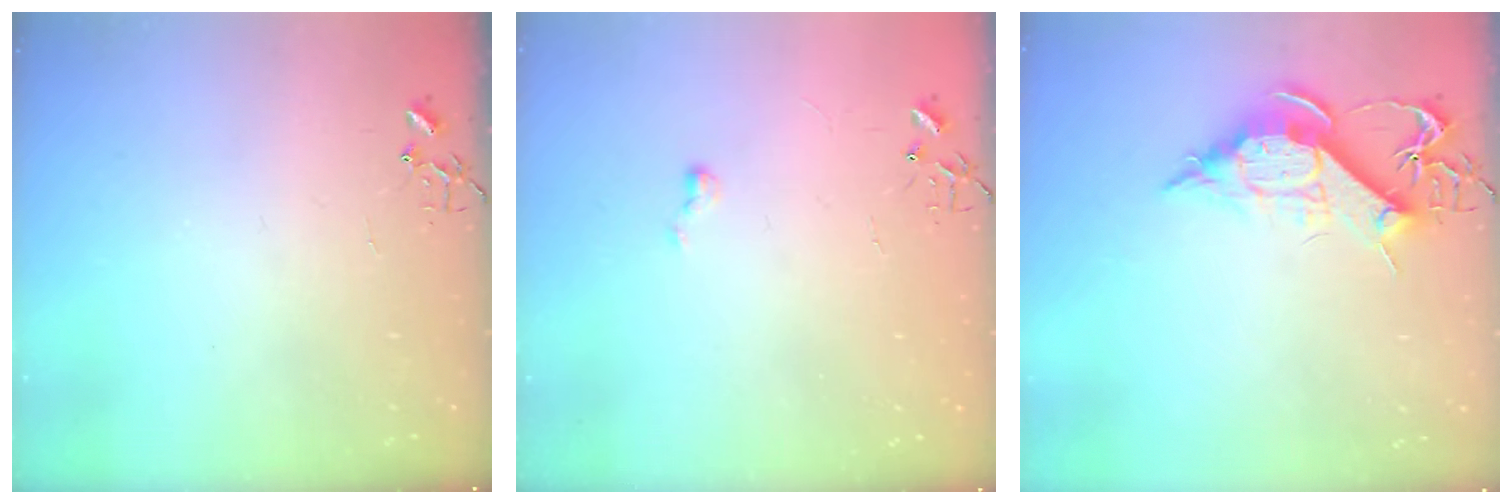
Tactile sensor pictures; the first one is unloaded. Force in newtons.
{"total": 3.5, "press": 3.5, "slide": 0.5}
{"total": 11.3, "press": 11.3, "slide": 1.1}